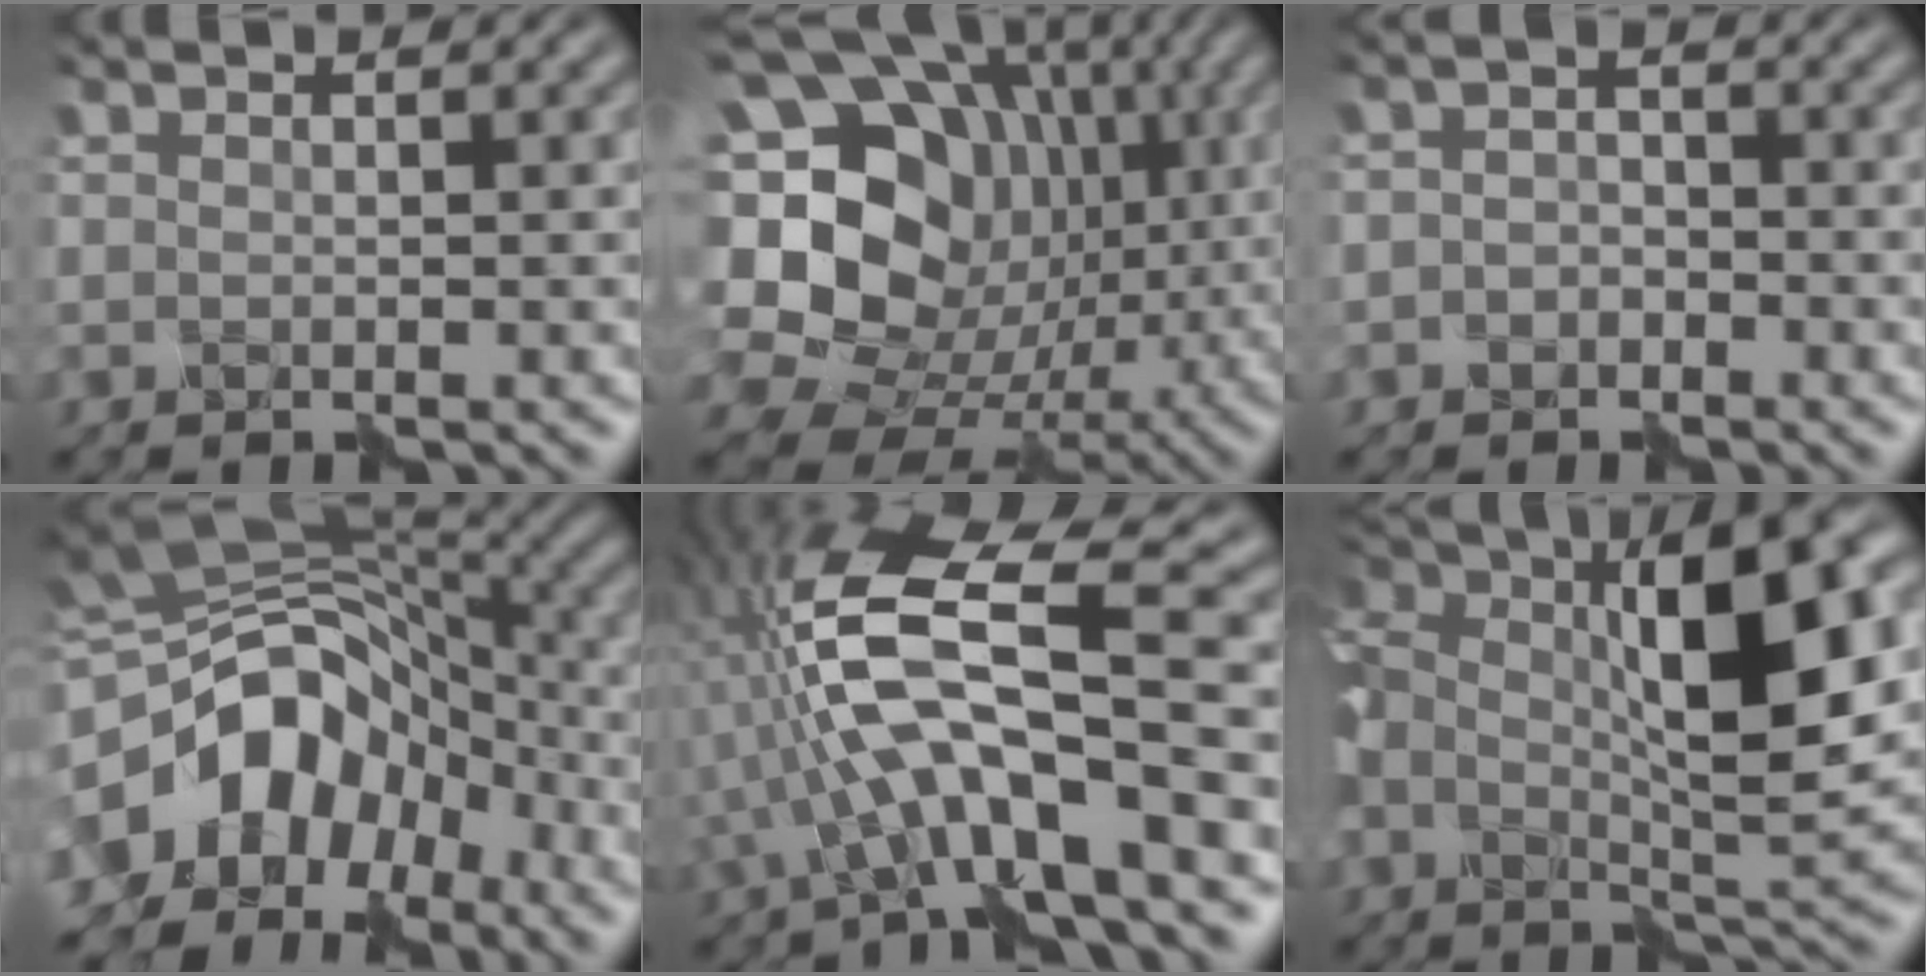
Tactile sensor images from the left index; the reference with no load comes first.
{"total": 19.1, "force": [1.9, 16.1, 10.2], "torque": [-0.231, 0.033, 0.032]}
{"total": 1.4, "force": [-1.1, 0.8, 0.2], "torque": [-0.001, 0.004, -0.024]}
{"total": 14.6, "force": [-4.8, 9.9, 9.6], "torque": [-0.165, 0.002, -0.084]}
{"total": 11.7, "force": [-2.4, 3.8, 10.8], "torque": [-0.201, 0.021, -0.055]}
{"total": 12.5, "force": [0.8, 5.5, 11.2], "torque": [-0.190, 0.009, 0.003]}